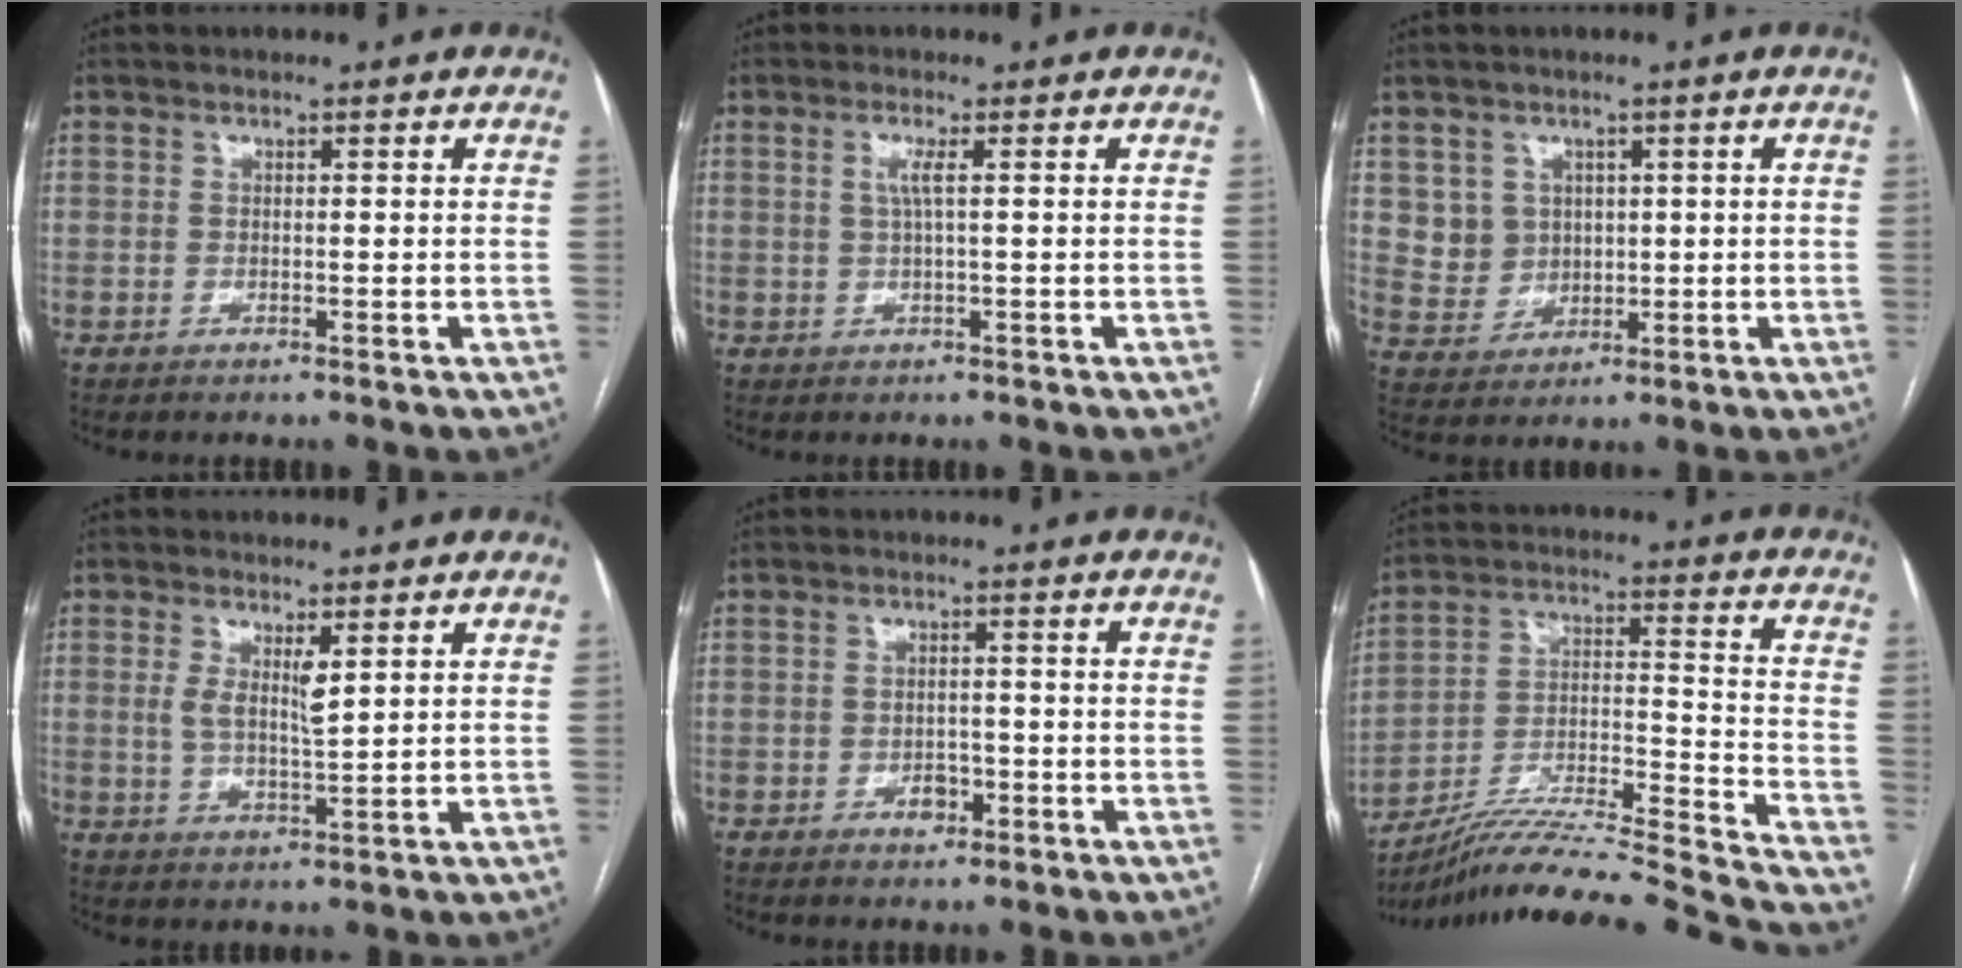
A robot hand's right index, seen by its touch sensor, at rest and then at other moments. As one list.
[{"total": 1.9, "force": [0.4, -0.2, 1.8], "torque": [-0.042, 0.004, 0.007]}, {"total": 5.2, "force": [1.5, 4.9, 0.6], "torque": [-0.016, 0.015, 0.037]}, {"total": 4.2, "force": [1.4, 0.8, 3.8], "torque": [-0.076, -0.008, 0.029]}, {"total": 2.4, "force": [-1.2, 1.6, 1.4], "torque": [-0.017, 0.006, -0.012]}, {"total": 25.4, "force": [-23.2, -1.6, 10.0], "torque": [-0.140, -0.011, -0.365]}]